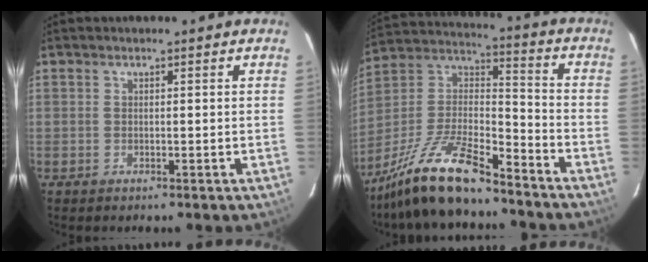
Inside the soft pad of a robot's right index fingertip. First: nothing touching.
{"total": 17.9, "force": [-13.6, 4.3, 10.8], "torque": [-0.232, -0.005, -0.250]}